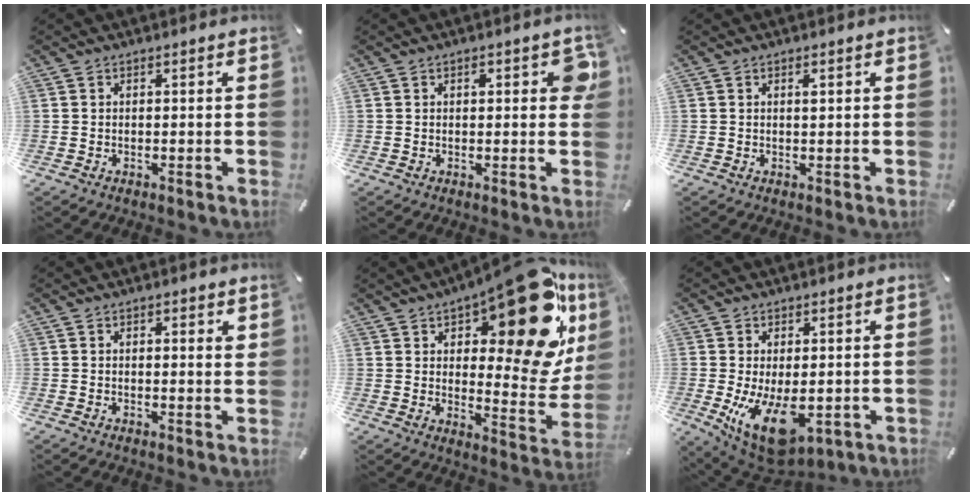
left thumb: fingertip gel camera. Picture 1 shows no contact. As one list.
[{"total": 3.7, "force": [1.1, 1.5, 3.2], "torque": [-0.035, -0.005, 0.010]}, {"total": 0.7, "force": [0.3, 0.2, 0.6], "torque": [-0.013, 0.001, 0.005]}, {"total": 1.5, "force": [0.9, 0.6, 1.1], "torque": [-0.006, -0.005, 0.012]}, {"total": 27.7, "force": [14.2, 12.1, 20.5], "torque": [-0.253, -0.096, 0.236]}, {"total": 12.3, "force": [-1.9, 6.5, 10.2], "torque": [-0.166, -0.013, -0.023]}]